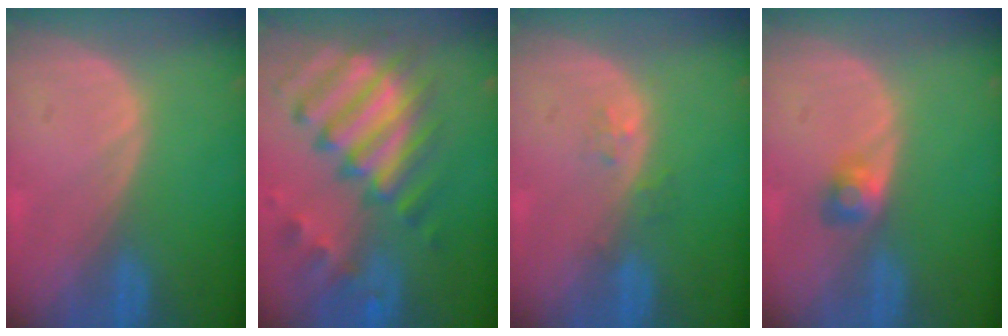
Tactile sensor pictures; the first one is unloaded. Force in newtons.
{"total": 12.0, "press": 10.4, "slide": 6.0}
{"total": 1.6, "press": 1.6, "slide": 0.1}
{"total": 2.5, "press": 2.3, "slide": 0.9}